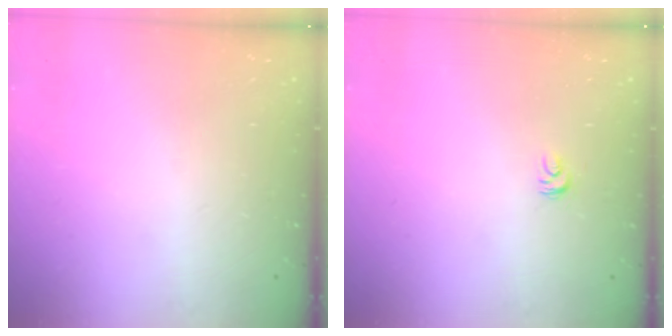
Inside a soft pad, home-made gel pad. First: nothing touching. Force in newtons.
{"total": 2.7, "press": 2.7, "slide": 0.2}